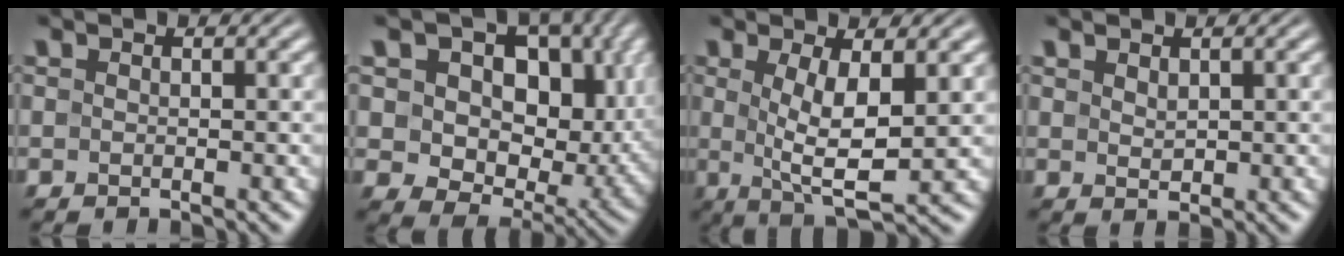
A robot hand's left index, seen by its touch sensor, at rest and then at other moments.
{"total": 11.7, "force": [3.0, 8.4, 7.6], "torque": [-0.123, -0.008, 0.048]}
{"total": 5.5, "force": [0.7, 1.6, 5.2], "torque": [-0.094, -0.009, 0.017]}
{"total": 1.2, "force": [0.8, 0.5, 0.6], "torque": [-0.015, -0.002, 0.021]}